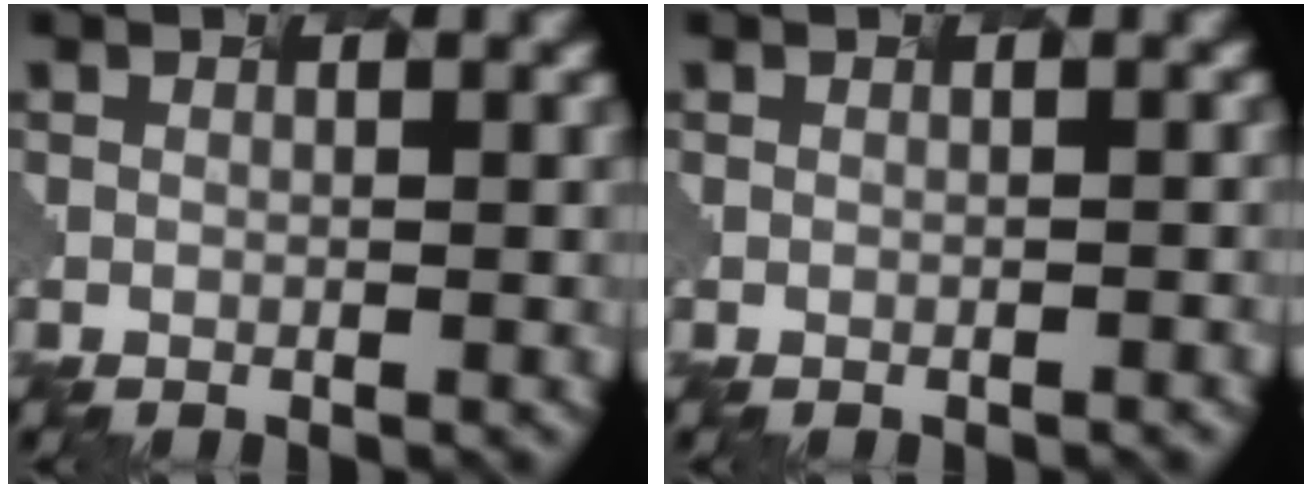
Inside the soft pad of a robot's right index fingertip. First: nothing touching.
{"total": 0.9, "force": [0.0, 0.5, 0.7], "torque": [0.008, 0.010, 0.001]}